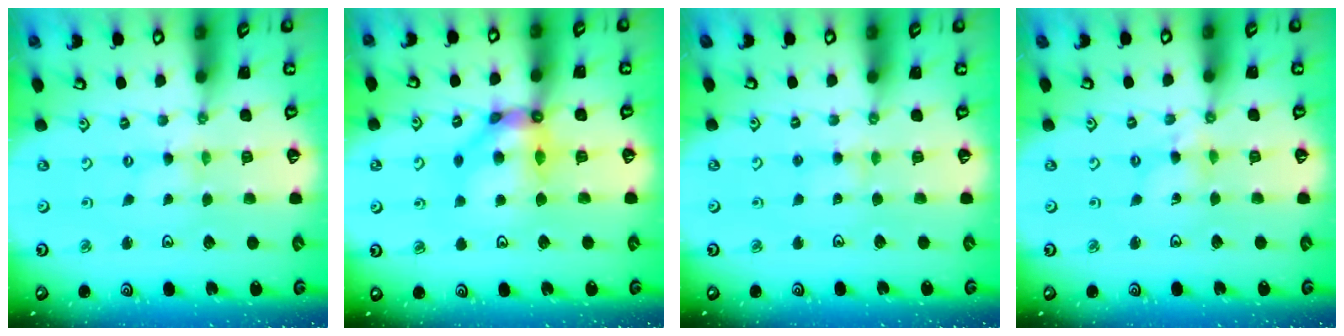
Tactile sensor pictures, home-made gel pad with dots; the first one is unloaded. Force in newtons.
{"total": 10.6, "press": 10.5, "slide": 1.0}
{"total": 3.5, "press": 3.5, "slide": 0.5}
{"total": 2.3, "press": 2.3, "slide": 0.2}